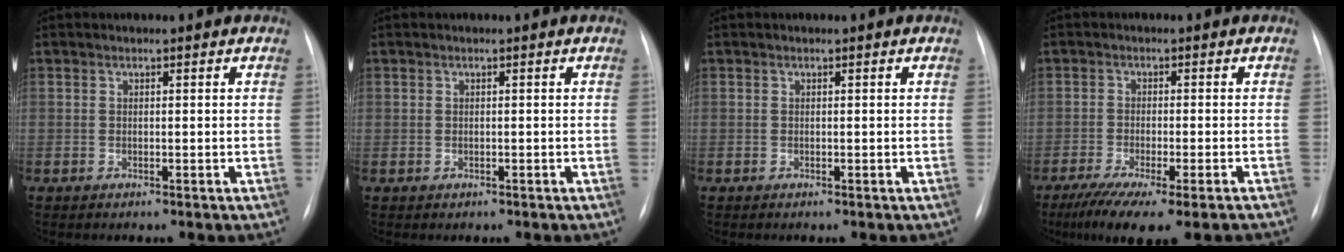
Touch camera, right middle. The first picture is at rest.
{"total": 0.8, "force": [-0.2, 0.8, 0.0], "torque": [0.002, 0.006, -0.005]}
{"total": 0.0}
{"total": 12.3, "force": [-9.5, 1.5, 7.7], "torque": [-0.112, -0.025, -0.145]}